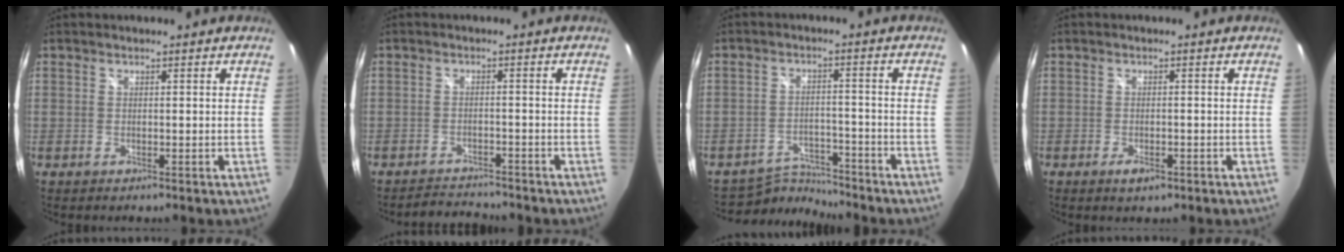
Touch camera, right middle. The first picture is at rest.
{"total": 4.5, "force": [-4.4, 0.6, 0.1], "torque": [-0.019, 0.000, -0.073]}
{"total": 6.2, "force": [-6.1, 0.8, -0.5], "torque": [-0.007, 0.010, -0.105]}
{"total": 2.3, "force": [-1.2, 1.1, 1.6], "torque": [-0.031, -0.005, -0.022]}